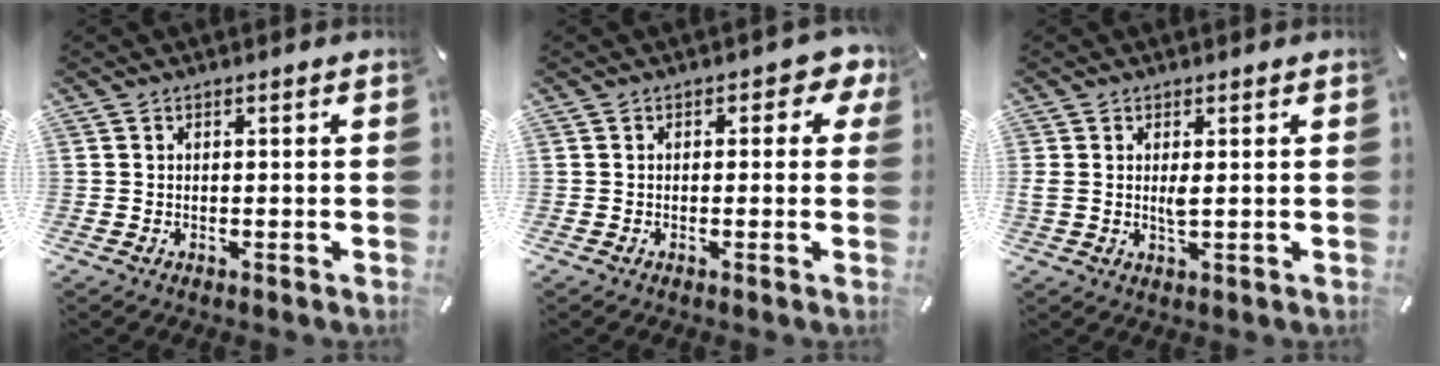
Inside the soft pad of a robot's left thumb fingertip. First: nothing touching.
{"total": 3.4, "force": [0.6, 2.2, 2.4], "torque": [-0.026, 0.003, 0.003]}
{"total": 2.6, "force": [0.5, 0.8, 2.5], "torque": [-0.043, -0.004, 0.006]}